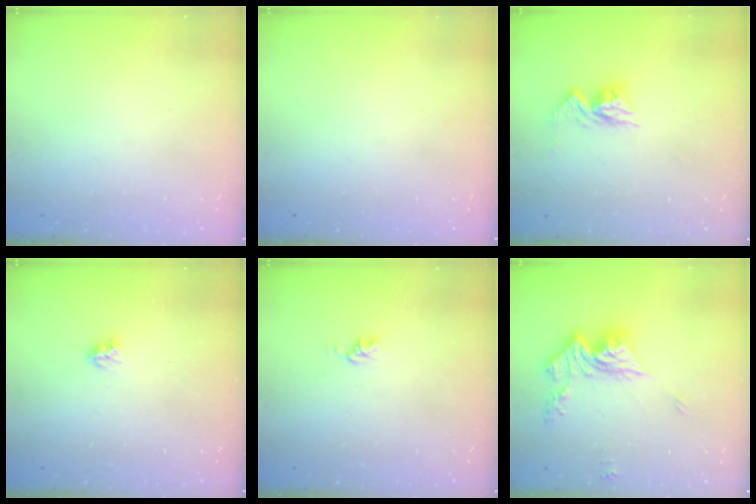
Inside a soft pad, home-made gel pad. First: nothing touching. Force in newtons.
{"total": 0.0}
{"total": 9.6, "press": 9.6, "slide": 0.8}
{"total": 3.4, "press": 3.4, "slide": 0.4}
{"total": 3.0, "press": 3.0, "slide": 0.4}
{"total": 14.7, "press": 14.6, "slide": 1.5}